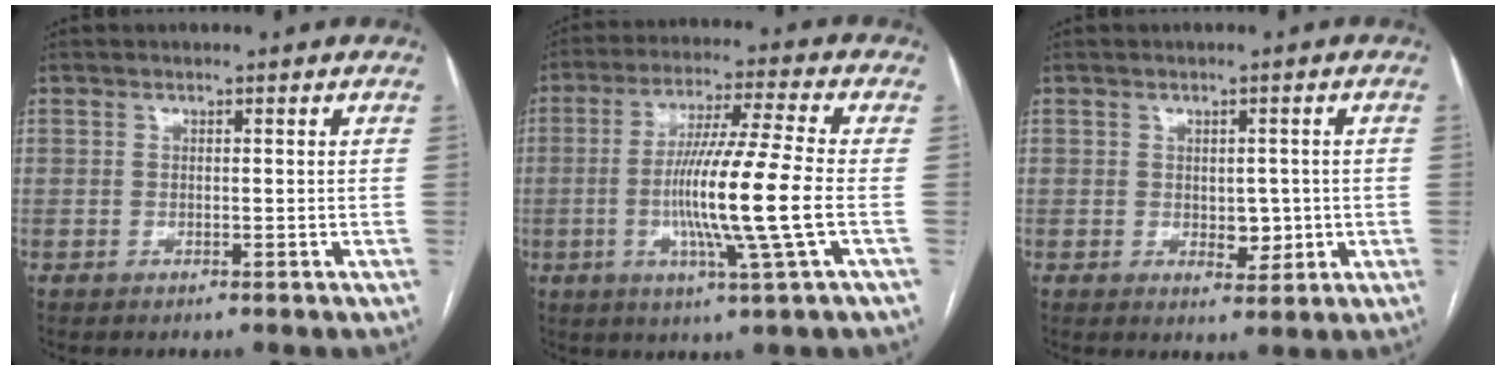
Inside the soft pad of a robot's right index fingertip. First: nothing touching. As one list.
[{"total": 13.3, "force": [-2.4, -1.4, 13.0], "torque": [-0.245, -0.011, -0.048]}, {"total": 3.3, "force": [-0.3, 2.1, 2.6], "torque": [-0.030, 0.000, 0.006]}]